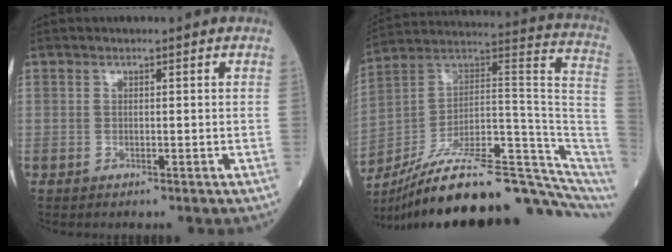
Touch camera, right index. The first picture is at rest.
{"total": 28.0, "force": [-20.4, 4.6, 18.6], "torque": [-0.211, 0.040, -0.313]}